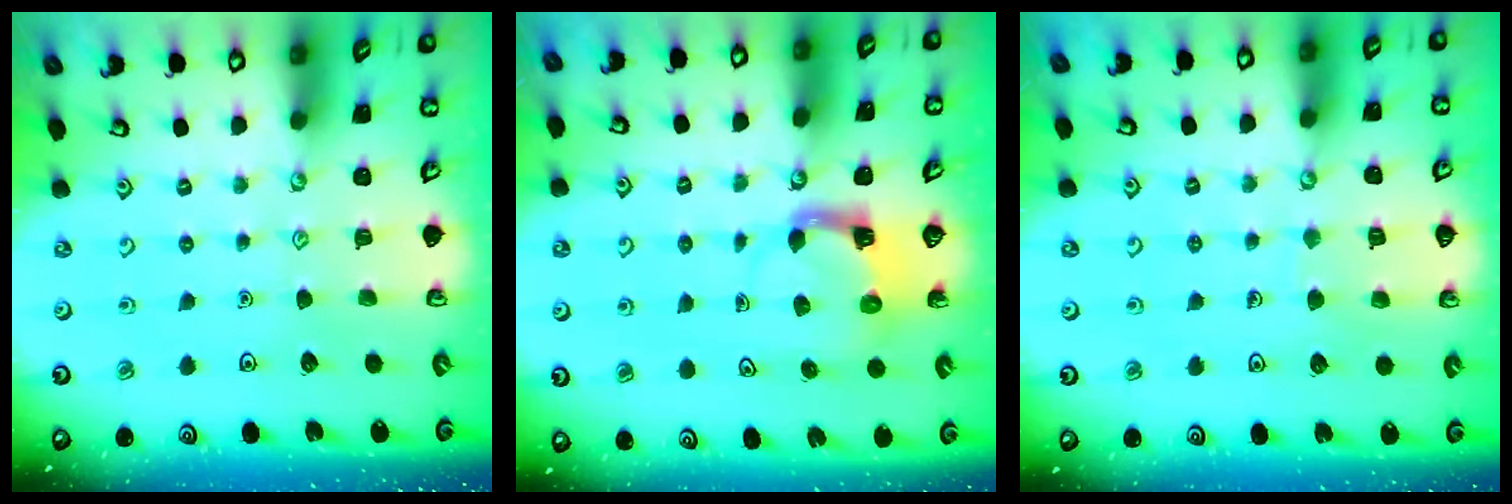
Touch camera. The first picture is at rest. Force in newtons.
{"total": 3.9, "press": 3.8, "slide": 0.7}
{"total": 4.9, "press": 4.9, "slide": 0.4}